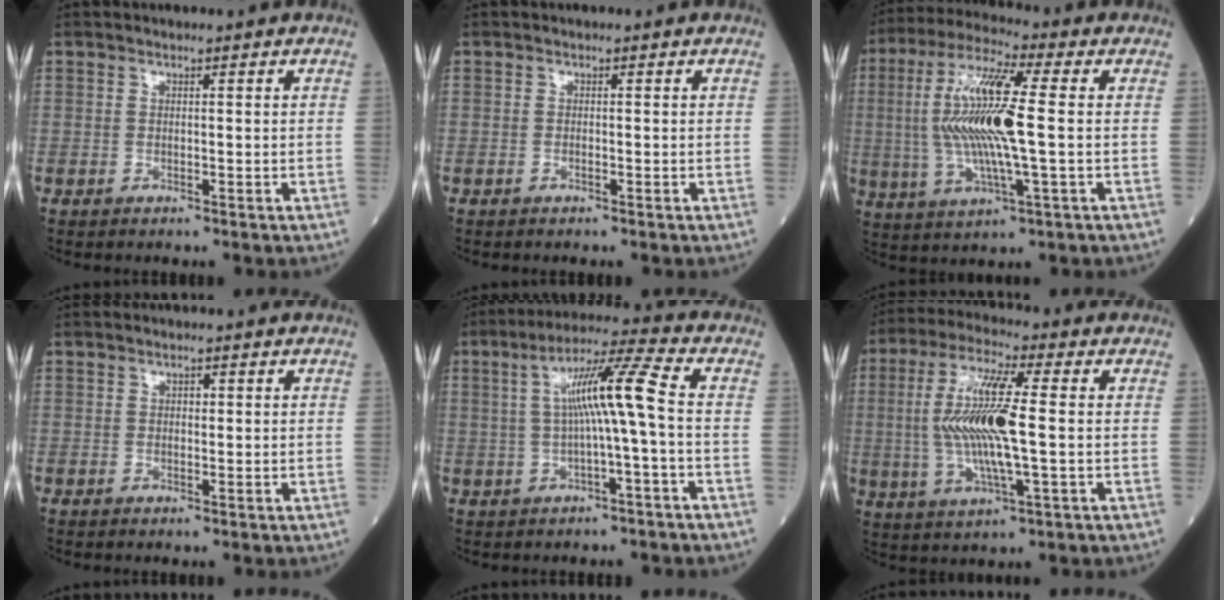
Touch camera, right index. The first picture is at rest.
{"total": 0.0}
{"total": 14.9, "force": [0.3, 1.8, 14.8], "torque": [-0.307, 0.007, 0.002]}
{"total": 0.7, "force": [0.2, 0.4, 0.5], "torque": [-0.007, 0.001, 0.003]}
{"total": 9.1, "force": [0.1, -0.8, 9.0], "torque": [-0.159, 0.021, 0.003]}
{"total": 12.7, "force": [0.0, 1.6, 12.6], "torque": [-0.262, 0.003, -0.002]}